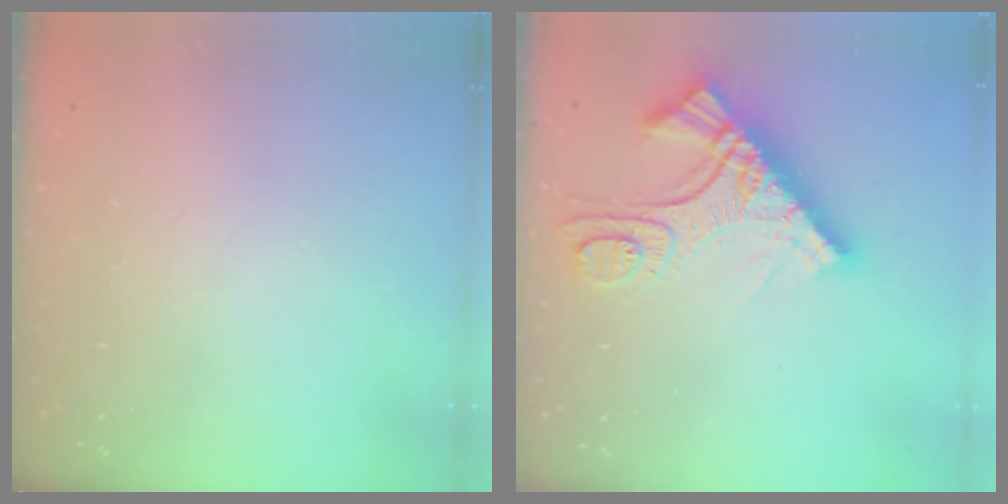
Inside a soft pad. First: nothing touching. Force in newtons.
{"total": 15.9, "press": 15.8, "slide": 1.7}